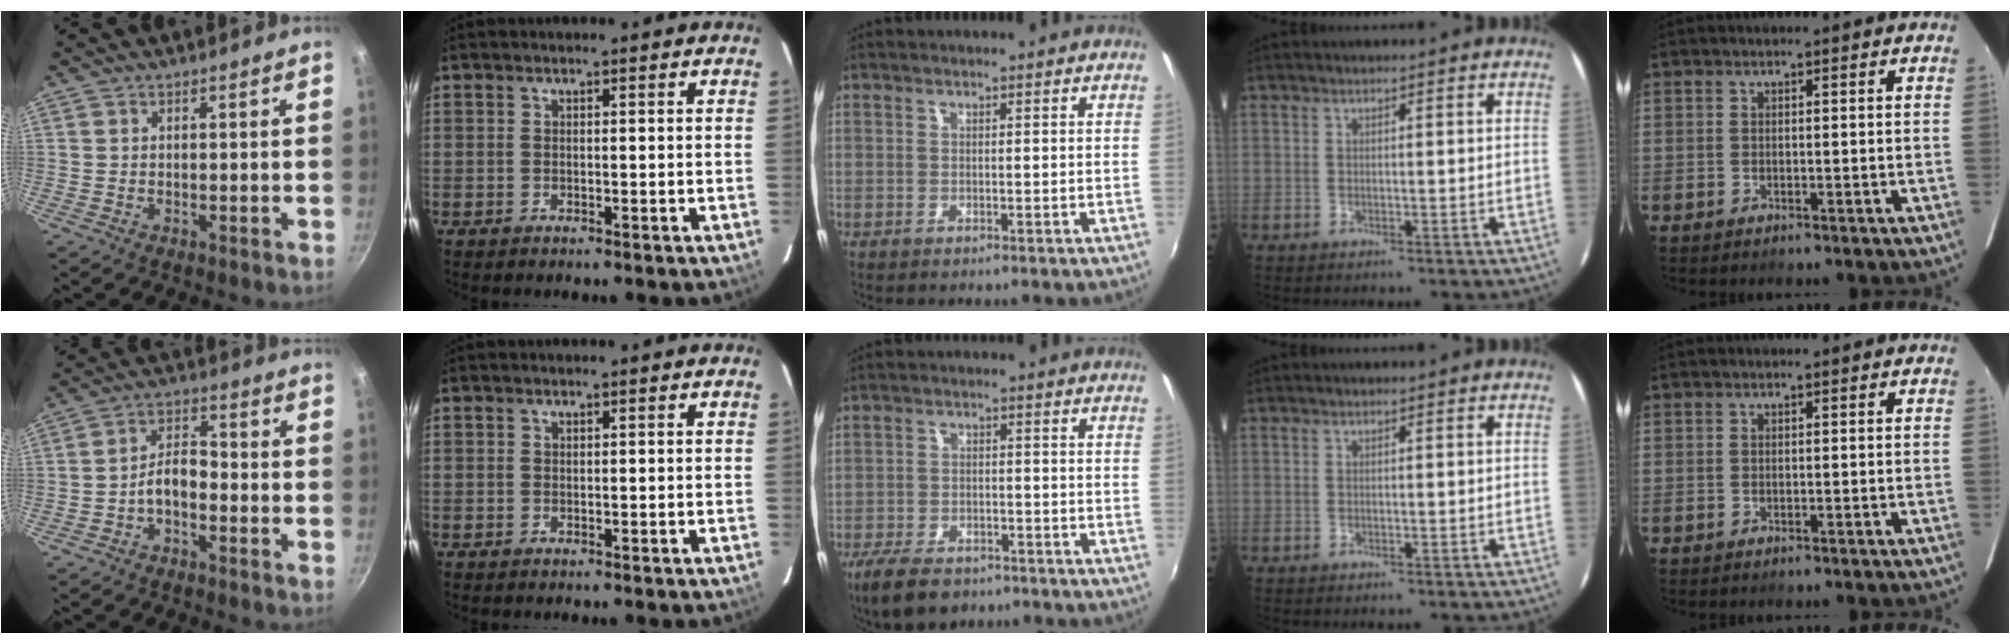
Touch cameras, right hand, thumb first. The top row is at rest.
{"thumb": {"total": 5.4, "force": [-2.5, 2.9, 3.8], "torque": [-0.057, 0.039, -0.049]}, "middle": {"total": 10.4, "force": [-7.5, 4.9, 5.2], "torque": [-0.131, -0.019, -0.131]}}